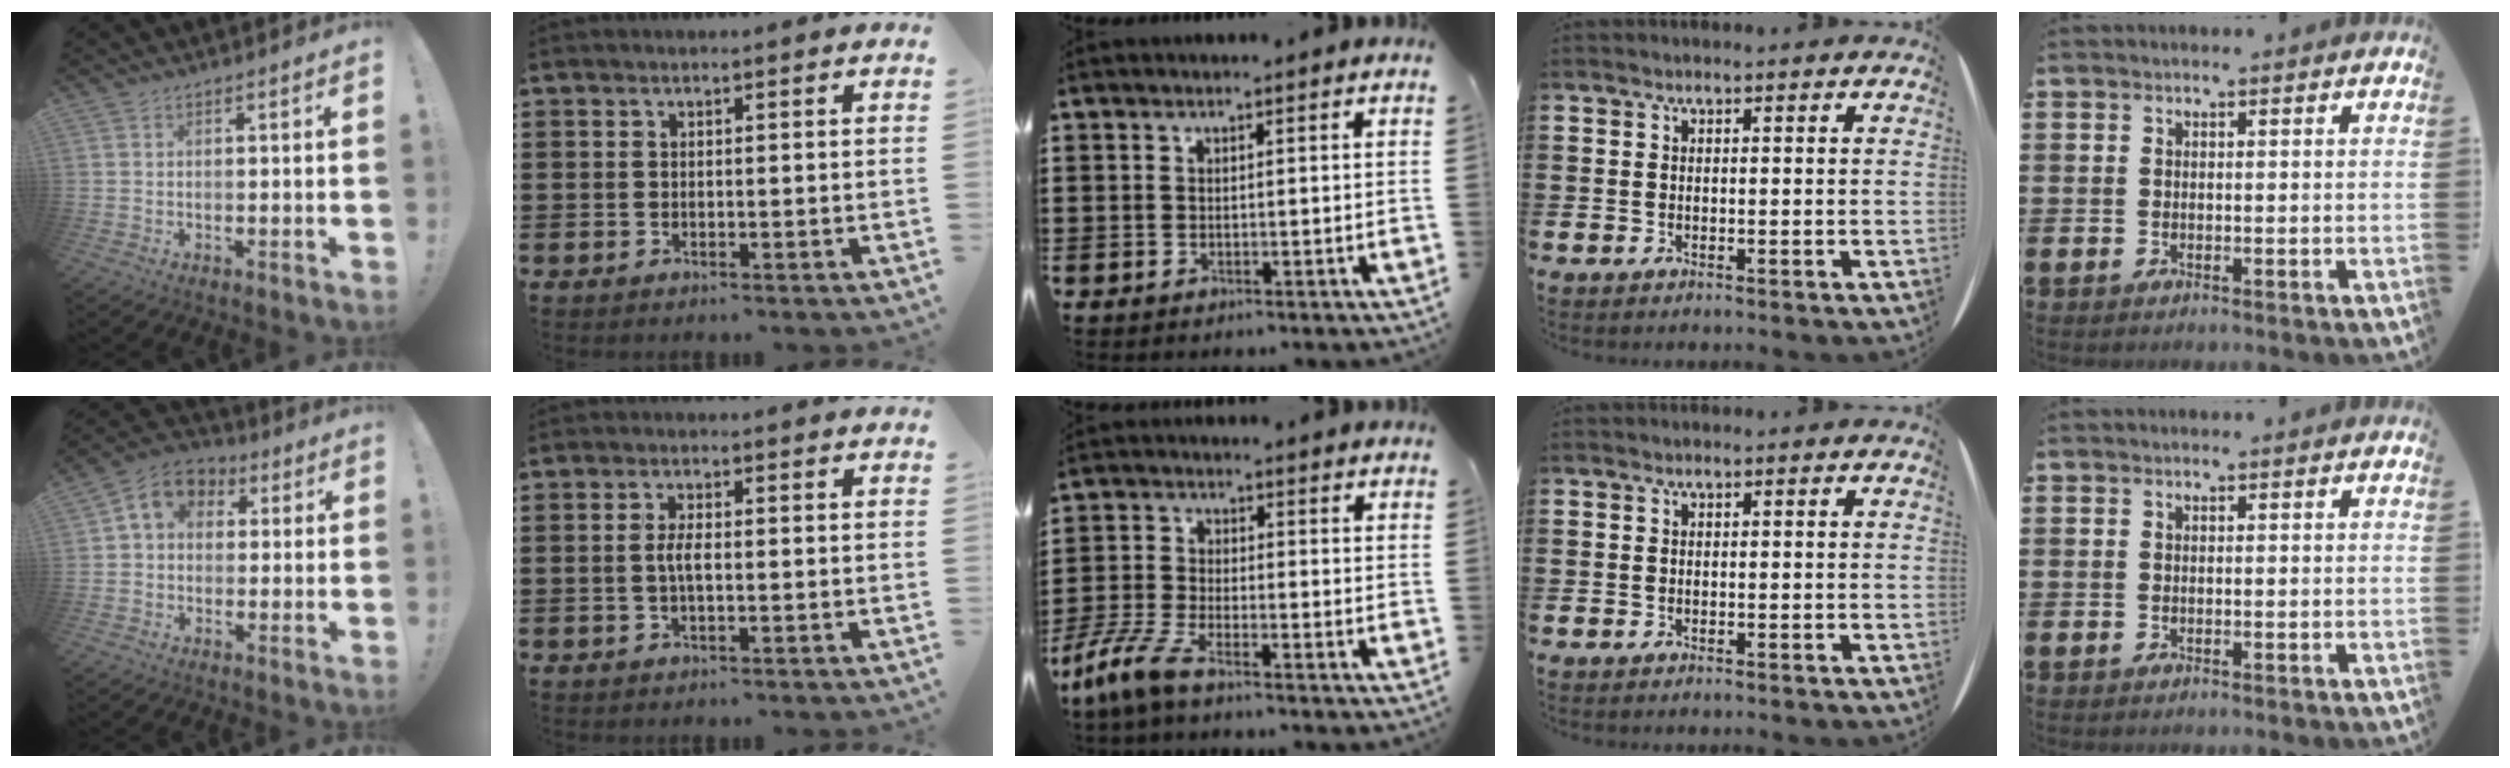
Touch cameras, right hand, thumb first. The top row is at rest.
{"thumb": {"total": 8.4, "force": [1.9, 6.7, 4.8], "torque": [-0.079, 0.007, 0.042]}, "index": {"total": 2.6, "force": [-0.3, 0.7, 2.5], "torque": [-0.054, -0.002, -0.009]}, "middle": {"total": 6.2, "force": [-4.9, 1.0, 3.7], "torque": [-0.107, -0.018, -0.103]}}